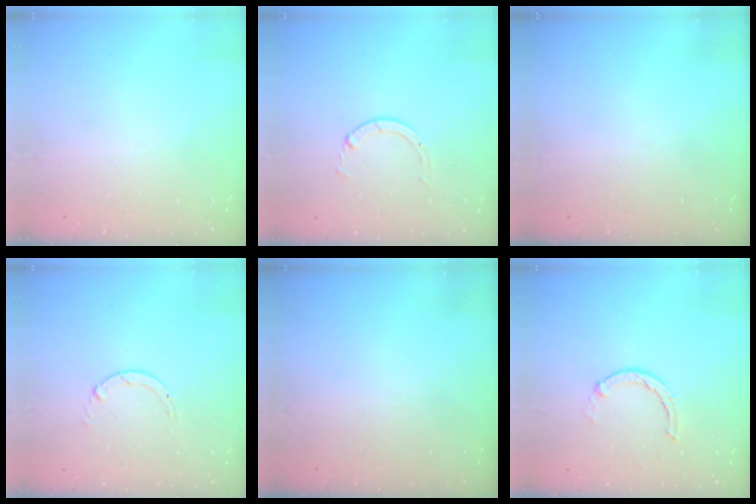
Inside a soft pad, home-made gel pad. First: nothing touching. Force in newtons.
{"total": 1.3, "press": 1.2, "slide": 0.3}
{"total": 0.0}
{"total": 0.6, "press": 0.5, "slide": 0.1}
{"total": 0.0}
{"total": 1.8, "press": 1.8, "slide": 0.2}